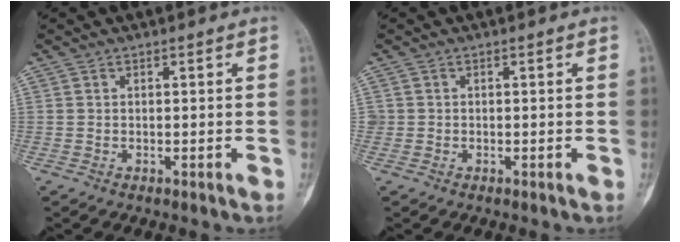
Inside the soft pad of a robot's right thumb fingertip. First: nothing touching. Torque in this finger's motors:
{"motor_torque": [-0.09, -0.21, 0.20, 0.20, 0.03]}